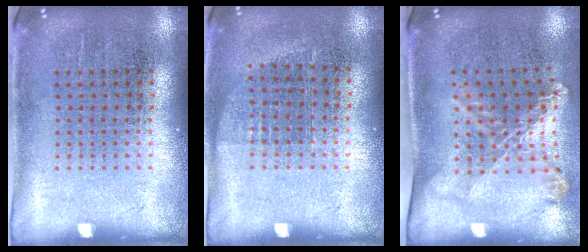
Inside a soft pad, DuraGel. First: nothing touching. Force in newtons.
{"total": 0.6, "press": 0.6, "slide": 0.2}
{"total": 1.8, "press": 1.3, "slide": 1.2}